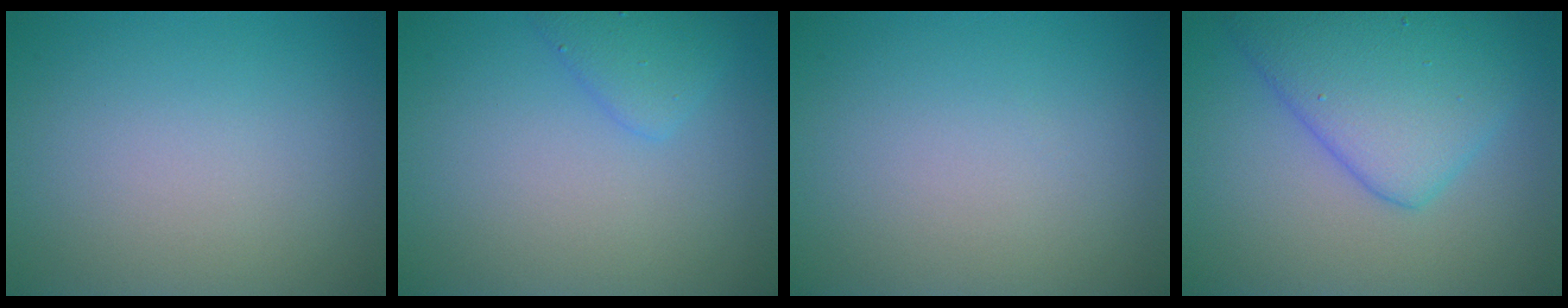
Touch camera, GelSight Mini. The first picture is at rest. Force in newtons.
{"total": 2.0, "press": 2.0, "slide": 0.0}
{"total": 0.0}
{"total": 6.8, "press": 6.8, "slide": 0.4}